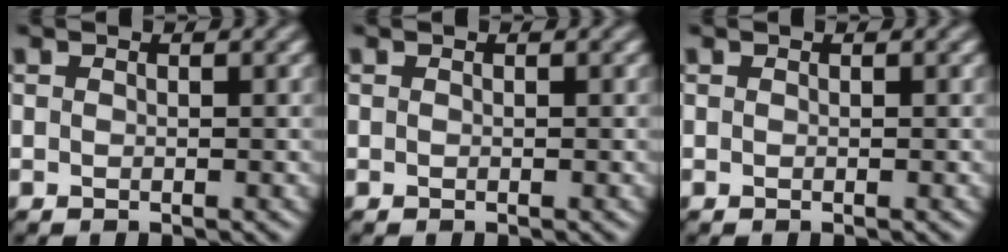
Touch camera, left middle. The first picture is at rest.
{"total": 0.0}
{"total": 0.0}